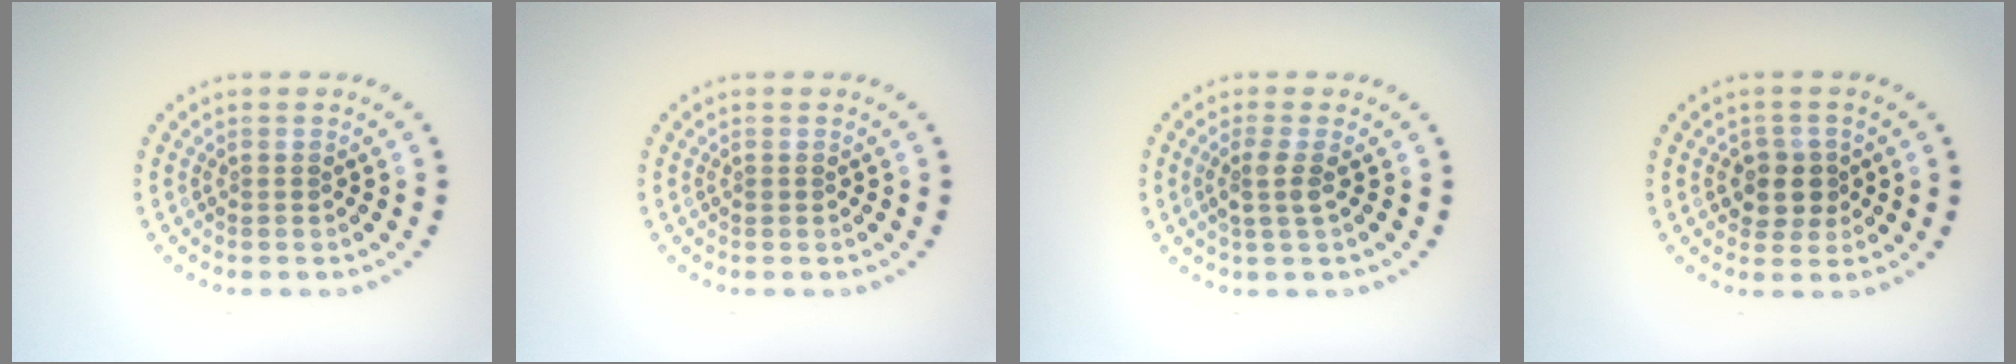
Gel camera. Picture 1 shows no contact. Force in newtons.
{"total": 0.0}
{"total": 1.9, "press": 1.5, "slide": 1.1}
{"total": 2.6, "press": 2.4, "slide": 1.0}